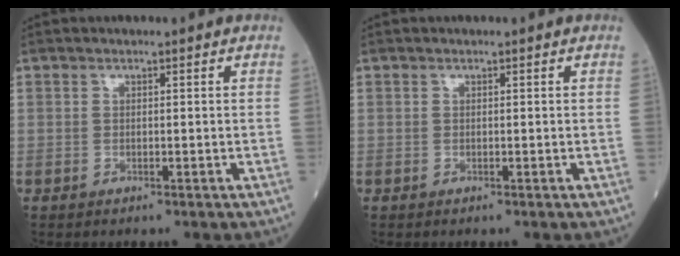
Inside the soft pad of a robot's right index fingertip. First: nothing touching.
{"total": 0.0}